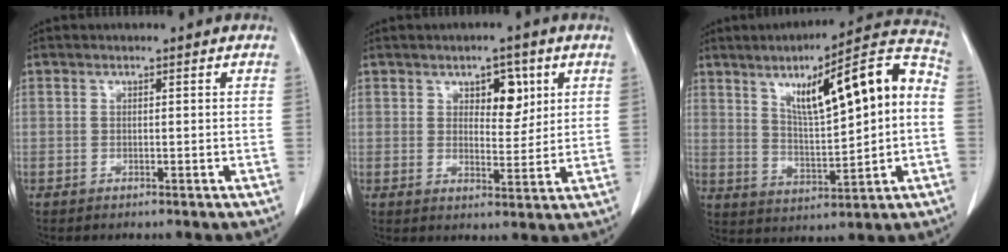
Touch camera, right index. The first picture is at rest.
{"total": 5.2, "force": [2.3, 2.7, 3.8], "torque": [-0.049, 0.003, 0.036]}
{"total": 16.3, "force": [3.2, 3.1, 15.7], "torque": [-0.228, 0.038, 0.054]}